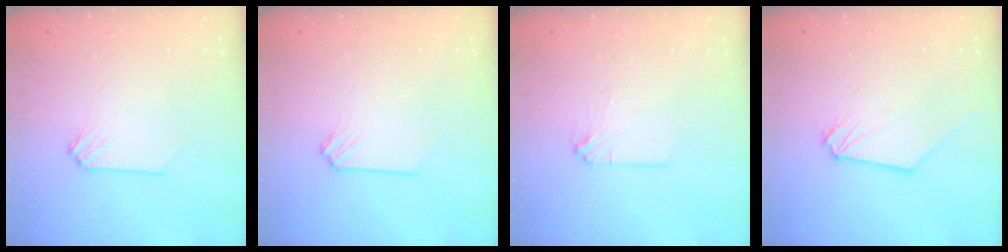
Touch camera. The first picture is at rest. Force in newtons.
{"total": 0.0}
{"total": 1.1, "press": 1.1, "slide": 0.3}
{"total": 0.7, "press": 0.7, "slide": 0.0}